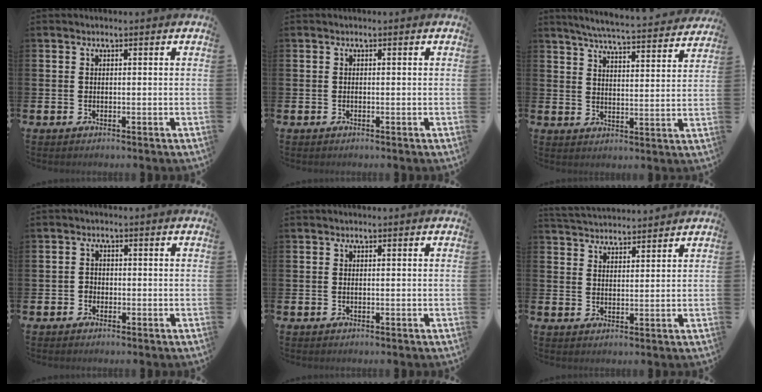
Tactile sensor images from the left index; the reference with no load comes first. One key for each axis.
{"total": 0.0}
{"total": 5.9, "fx": 5.7, "fy": 0.1, "fz": 1.6, "tx": -0.047, "ty": -0.042, "tz": 0.096}
{"total": 1.3, "fx": -0.6, "fy": 1.1, "fz": 0.3, "tx": 0.001, "ty": 0.001, "tz": -0.016}
{"total": 0.0}
{"total": 3.7, "fx": 3.7, "fy": 0.4, "fz": -0.1, "tx": -0.008, "ty": -0.022, "tz": 0.067}